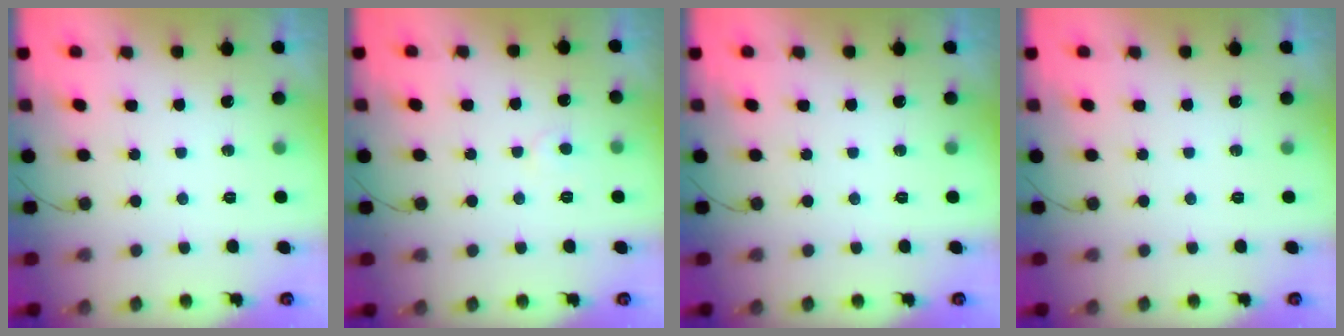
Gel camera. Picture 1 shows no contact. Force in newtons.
{"total": 3.5, "press": 3.5, "slide": 0.5}
{"total": 0.0}
{"total": 0.0}